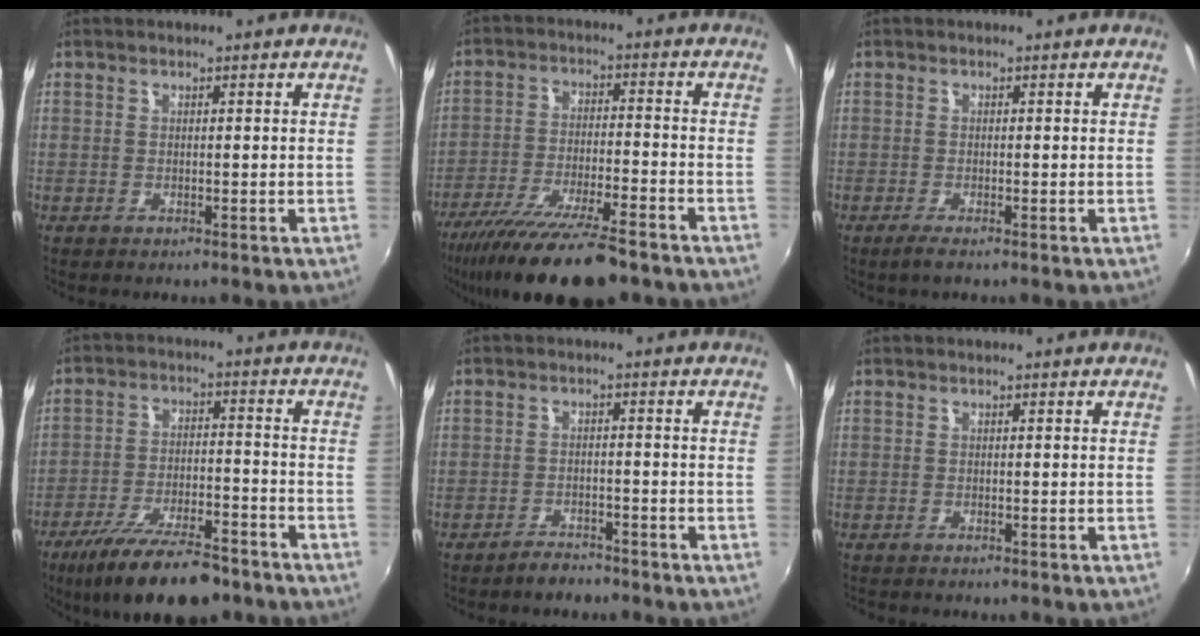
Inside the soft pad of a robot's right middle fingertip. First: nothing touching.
{"total": 17.8, "force": [-14.0, 3.2, 10.6], "torque": [-0.210, -0.041, -0.231]}
{"total": 2.0, "force": [-1.4, 0.0, 1.4], "torque": [-0.031, -0.008, -0.029]}
{"total": 16.3, "force": [-12.2, 5.1, 9.5], "torque": [-0.192, -0.028, -0.194]}
{"total": 3.2, "force": [-3.0, 0.9, 0.6], "torque": [-0.024, 0.000, -0.048]}
{"total": 0.6, "force": [-0.5, 0.1, 0.2], "torque": [-0.004, -0.003, -0.012]}